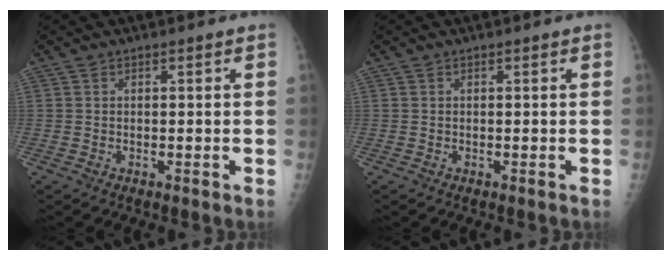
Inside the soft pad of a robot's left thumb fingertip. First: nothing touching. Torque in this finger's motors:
{"motor_torque": [0.50, -0.33, -0.14, -0.11, 0.00]}